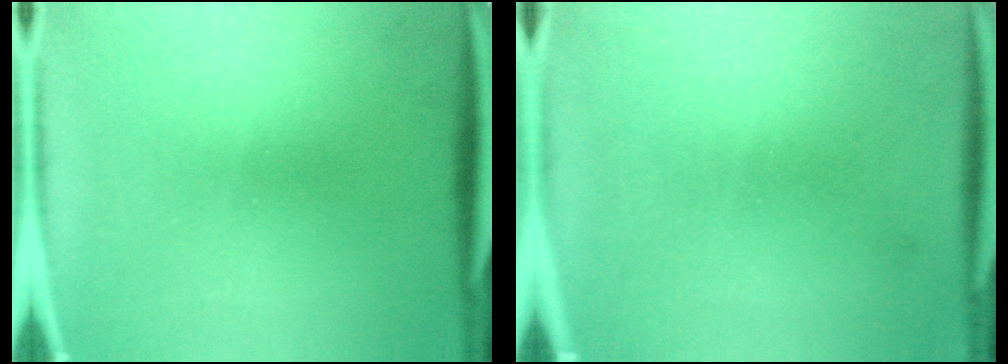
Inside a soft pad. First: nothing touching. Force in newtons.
{"total": 1.1}